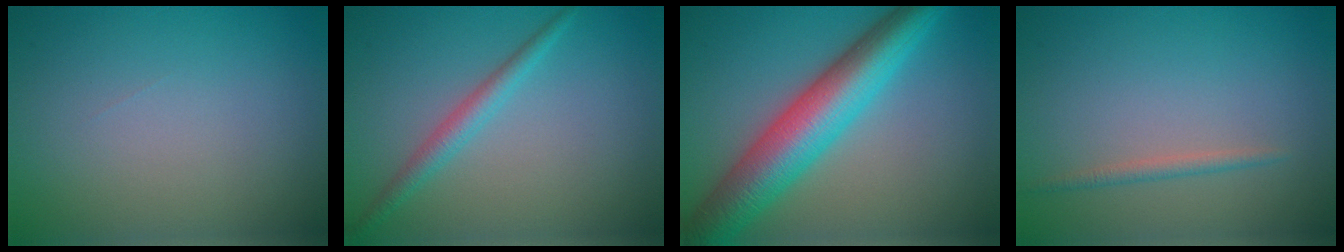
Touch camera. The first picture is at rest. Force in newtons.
{"total": 2.1, "press": 2.1, "slide": 0.1}
{"total": 9.2, "press": 9.2, "slide": 0.3}
{"total": 1.1, "press": 1.1, "slide": 0.1}